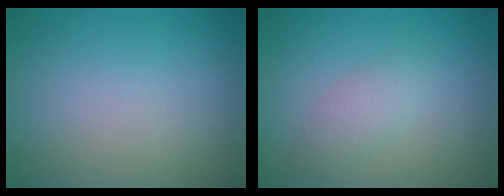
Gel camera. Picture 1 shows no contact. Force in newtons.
{"total": 1.9, "press": 1.9, "slide": 0.2}